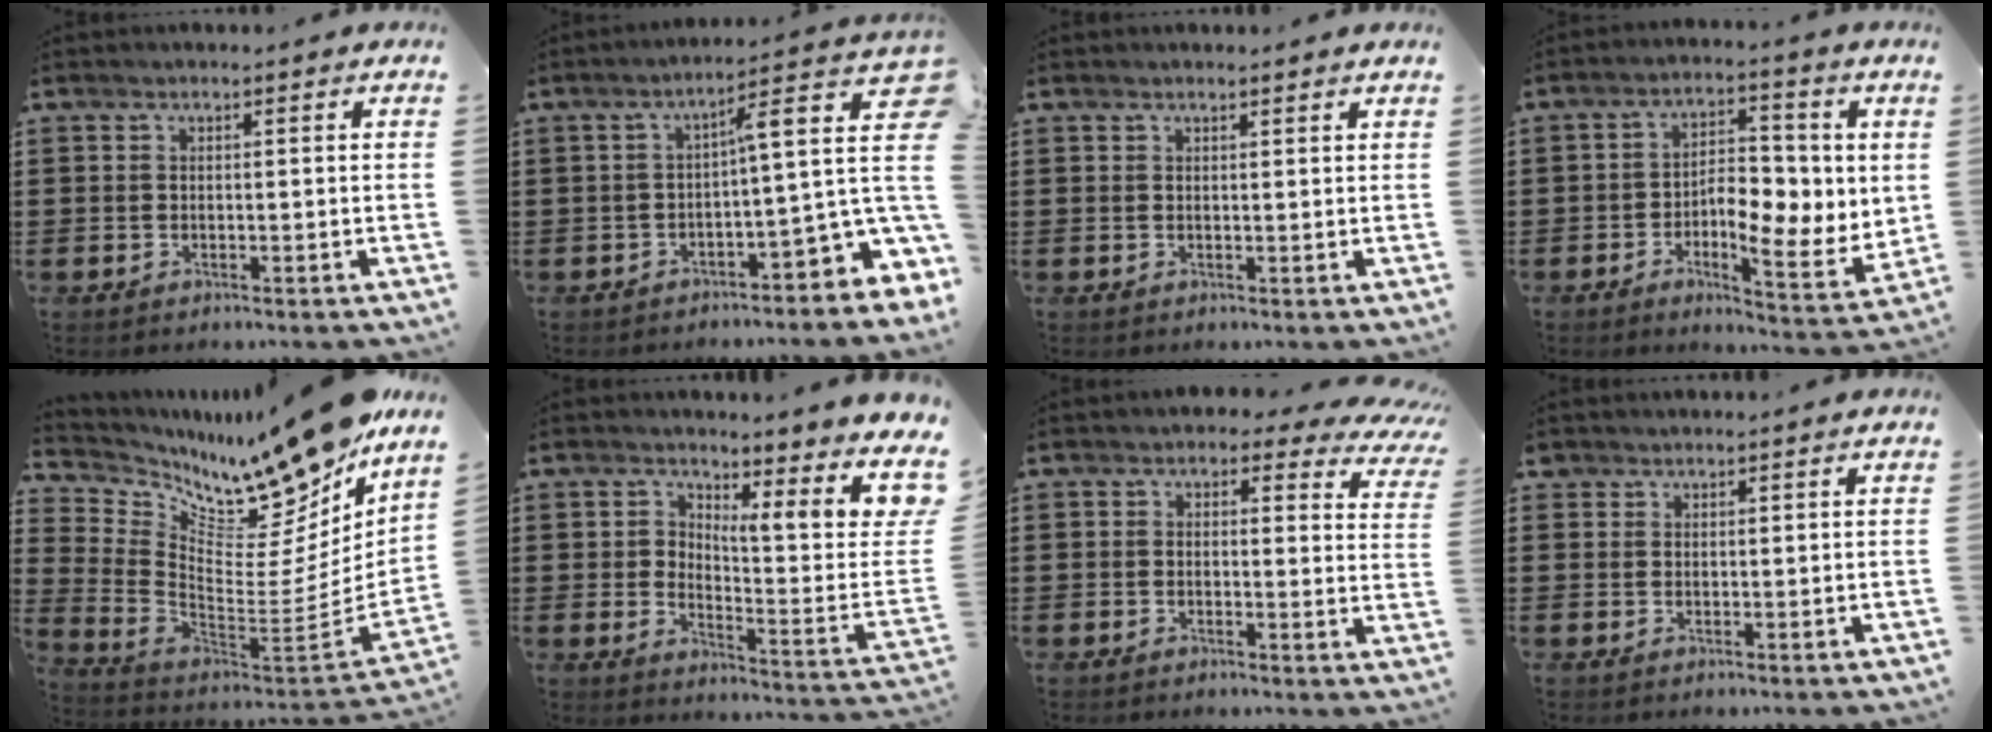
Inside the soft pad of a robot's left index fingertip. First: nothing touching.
{"total": 5.5, "force": [-0.3, 1.4, 5.3], "torque": [-0.078, -0.035, -0.020]}
{"total": 0.9, "force": [0.9, 0.0, 0.1], "torque": [-0.003, -0.001, 0.017]}
{"total": 6.5, "force": [0.1, 3.1, 5.7], "torque": [-0.094, -0.014, -0.005]}
{"total": 13.9, "force": [12.7, 2.3, 5.1], "torque": [-0.096, -0.119, 0.209]}
{"total": 7.3, "force": [3.4, 2.0, 6.1], "torque": [-0.100, -0.026, 0.052]}
{"total": 2.9, "force": [2.0, 1.8, 1.0], "torque": [-0.017, -0.008, 0.030]}
{"total": 1.5, "force": [1.3, 0.7, -0.2], "torque": [-0.002, 0.003, 0.027]}